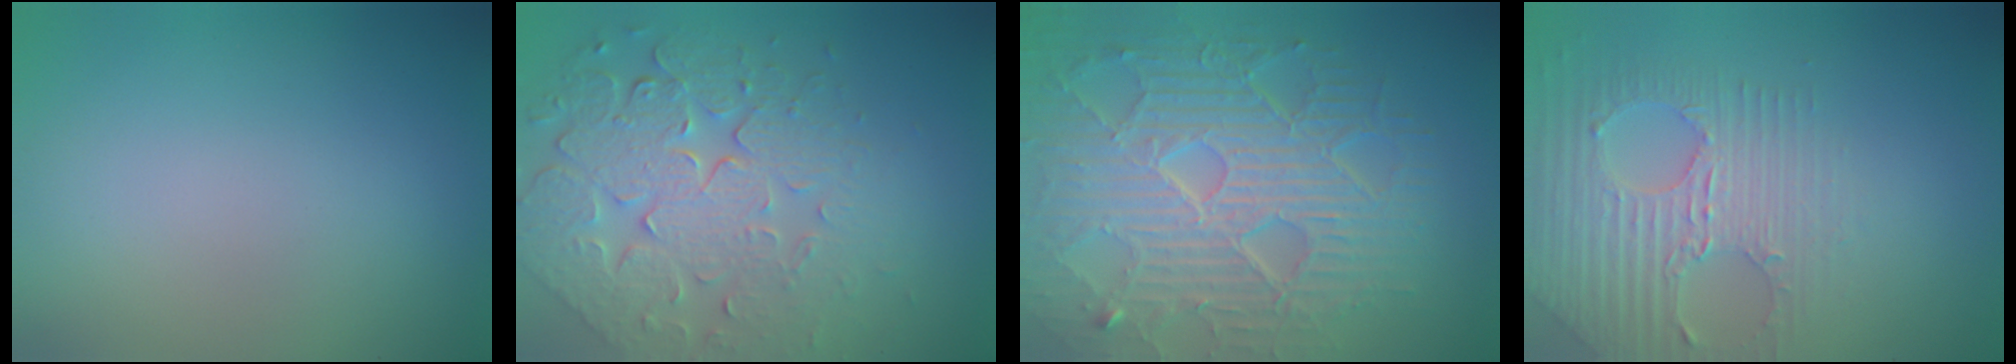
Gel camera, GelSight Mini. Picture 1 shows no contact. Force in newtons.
{"total": 8.0, "press": 5.8, "slide": 5.5}
{"total": 9.2, "press": 6.6, "slide": 6.5}
{"total": 3.1, "press": 3.0, "slide": 0.6}